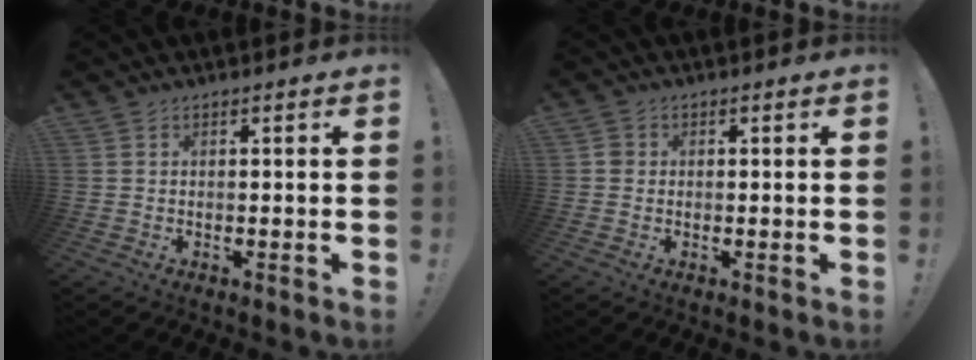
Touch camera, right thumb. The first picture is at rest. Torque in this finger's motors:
{"motor_torque": [0.09, 0.04, 0.17, -0.08, -0.01]}